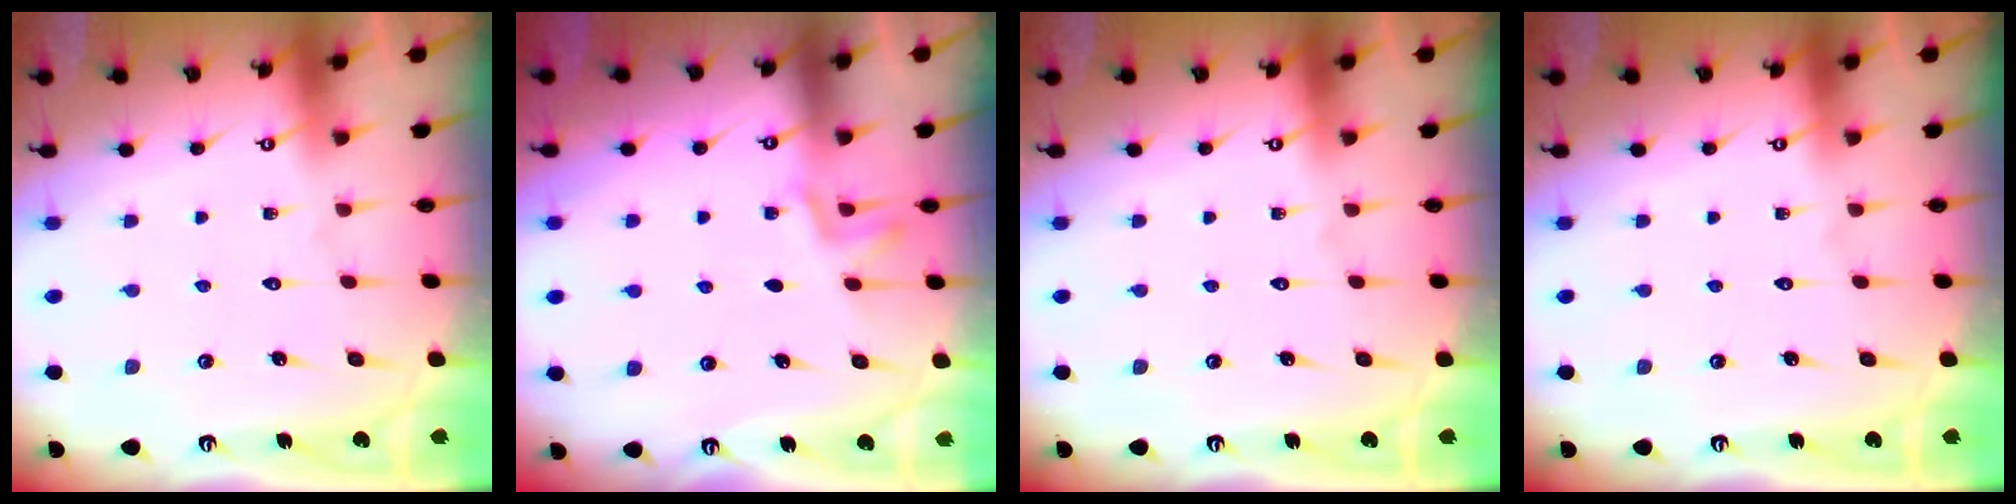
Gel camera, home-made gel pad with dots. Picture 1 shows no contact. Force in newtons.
{"total": 1.9, "press": 1.2, "slide": 1.4}
{"total": 0.0}
{"total": 0.0}